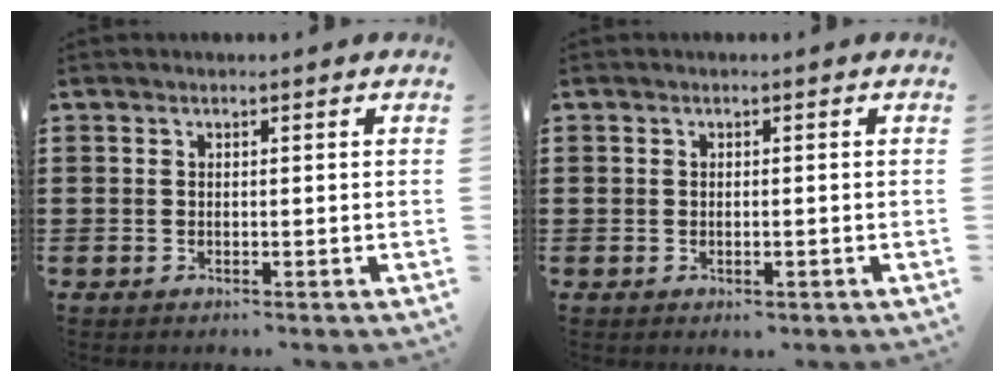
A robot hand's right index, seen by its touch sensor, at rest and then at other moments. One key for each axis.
{"total": 0.8, "fx": -0.3, "fy": 0.5, "fz": 0.6, "tx": -0.013, "ty": 0.000, "tz": -0.005}